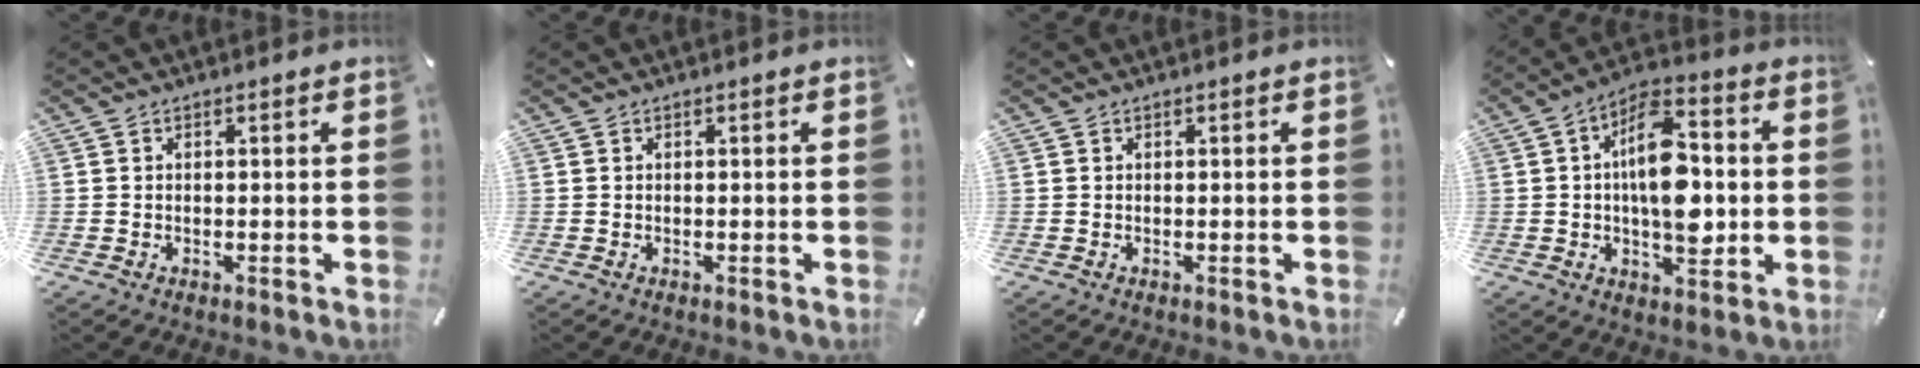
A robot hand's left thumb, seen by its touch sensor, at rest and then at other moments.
{"total": 0.0}
{"total": 0.0}
{"total": 16.0, "force": [0.3, 9.4, 12.9], "torque": [-0.202, -0.006, 0.004]}